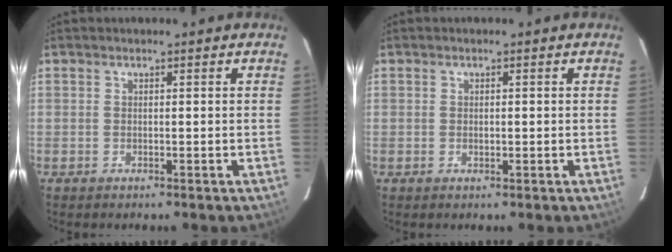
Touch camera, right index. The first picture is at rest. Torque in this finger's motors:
{"motor_torque": [-0.14, 0.15, -0.11, -0.05]}